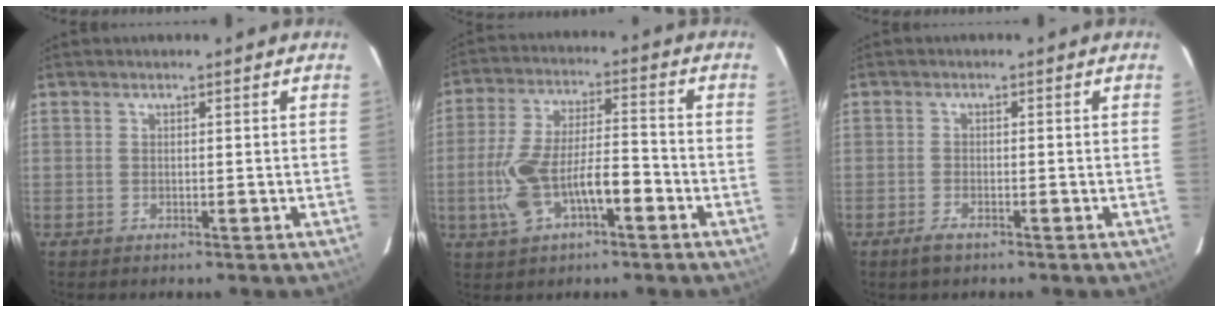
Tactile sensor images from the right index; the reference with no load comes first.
{"total": 11.4, "force": [-3.8, 3.9, 10.0], "torque": [-0.202, 0.017, -0.065]}
{"total": 2.0, "force": [-1.5, 0.6, 1.2], "torque": [-0.030, -0.003, -0.025]}